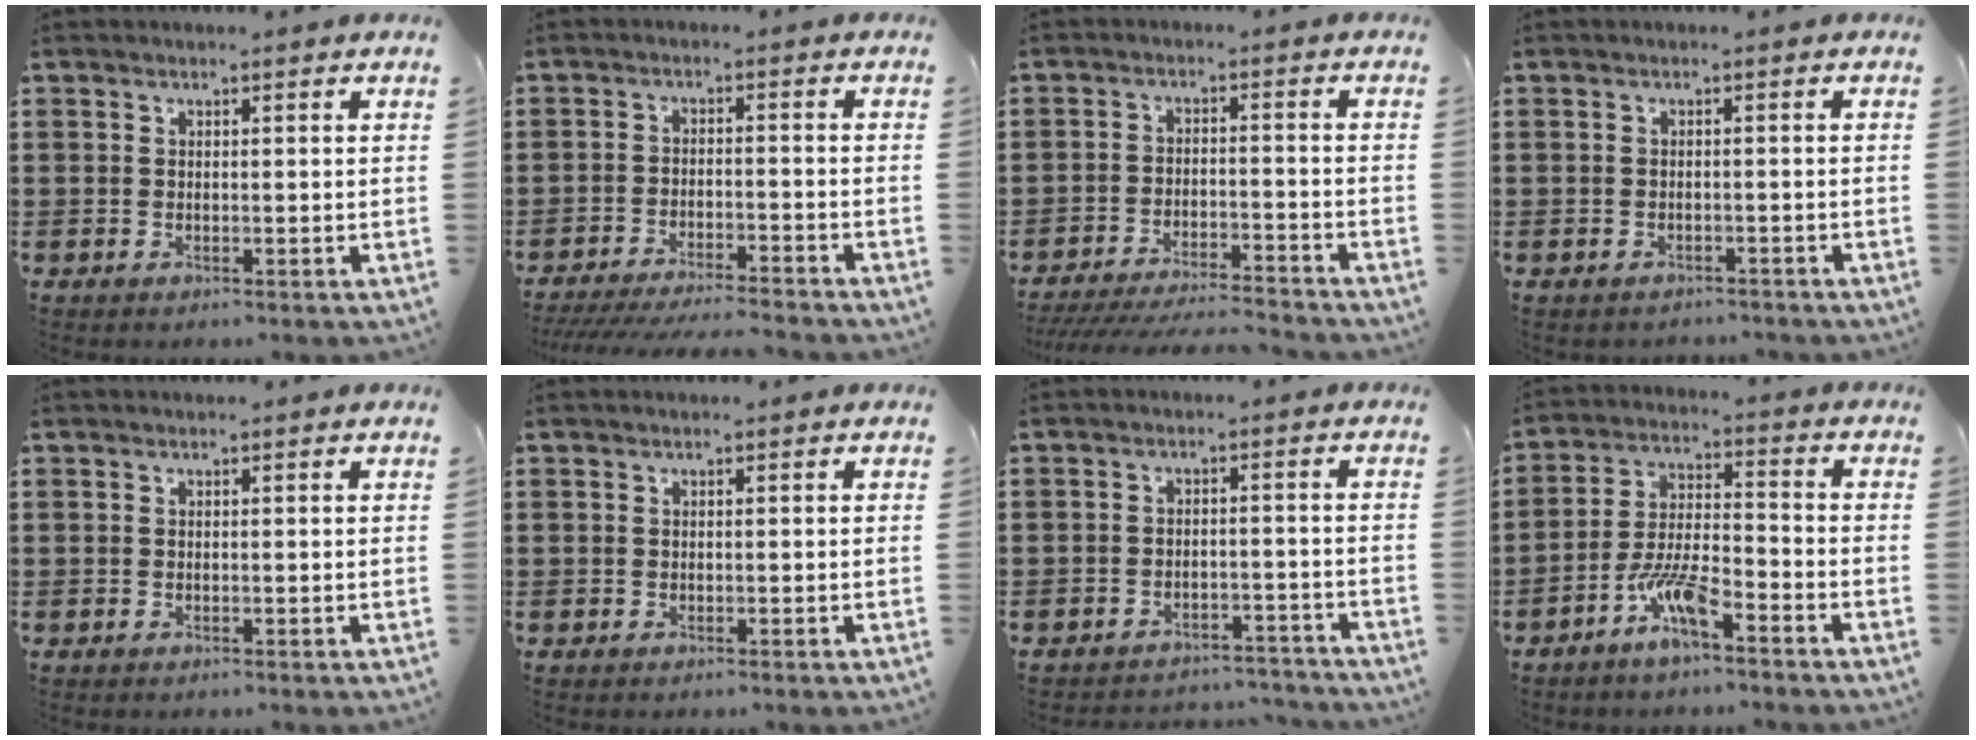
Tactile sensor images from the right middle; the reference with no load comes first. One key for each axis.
{"total": 4.6, "fx": -4.4, "fy": -0.1, "fz": 1.3, "tx": -0.028, "ty": -0.010, "tz": -0.089}
{"total": 5.1, "fx": -4.9, "fy": 0.1, "fz": 1.5, "tx": -0.030, "ty": -0.008, "tz": -0.098}
{"total": 1.0, "fx": -0.9, "fy": 0.2, "fz": 0.0, "tx": -0.004, "ty": 0.000, "tz": -0.020}
{"total": 0.0}
{"total": 0.0}
{"total": 3.5, "fx": -3.4, "fy": 0.4, "fz": -0.2, "tx": -0.003, "ty": 0.002, "tz": -0.074}
{"total": 7.2, "fx": -4.7, "fy": 1.4, "fz": 5.3, "tx": -0.121, "ty": -0.006, "tz": -0.092}